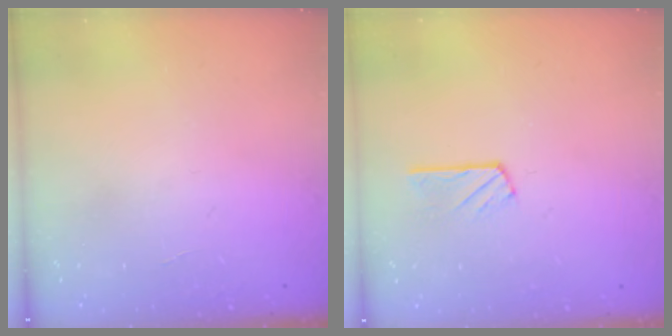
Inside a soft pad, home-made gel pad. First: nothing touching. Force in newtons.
{"total": 3.8, "press": 3.7, "slide": 0.5}